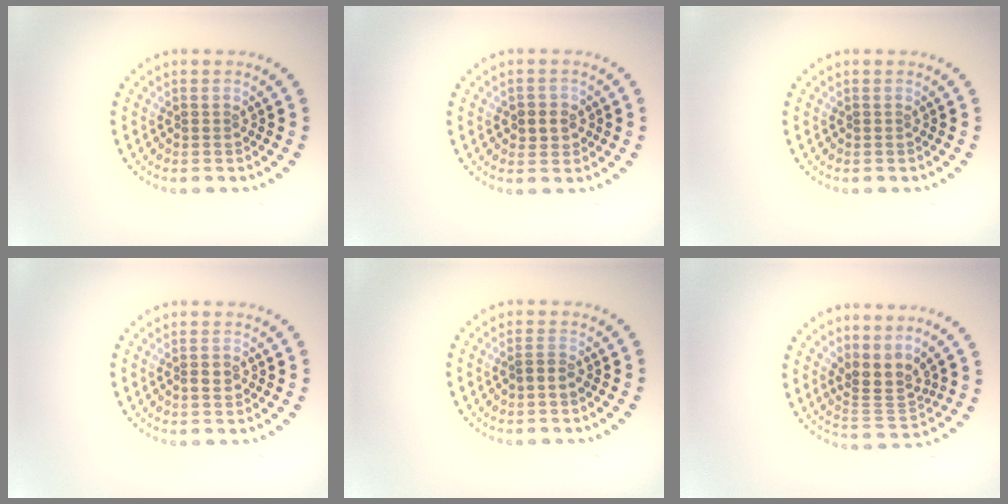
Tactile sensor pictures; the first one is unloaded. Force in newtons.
{"total": 2.1, "press": 2.0, "slide": 0.5}
{"total": 0.0}
{"total": 1.0, "press": 1.0, "slide": 0.1}
{"total": 1.2, "press": 1.1, "slide": 0.5}
{"total": 3.0, "press": 2.2, "slide": 2.1}